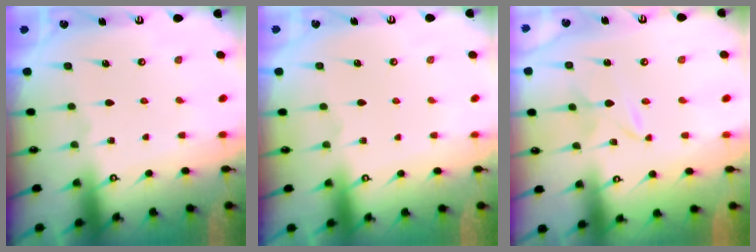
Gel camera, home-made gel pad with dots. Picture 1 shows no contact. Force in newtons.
{"total": 0.0}
{"total": 2.4, "press": 2.3, "slide": 0.3}